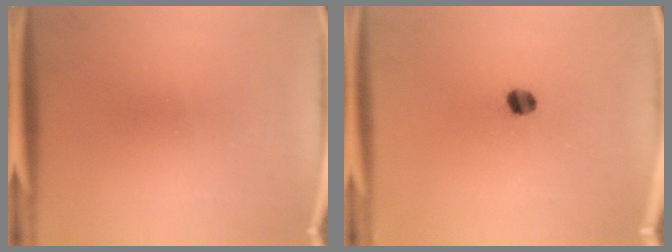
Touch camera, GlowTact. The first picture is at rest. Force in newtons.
{"total": 3.1}